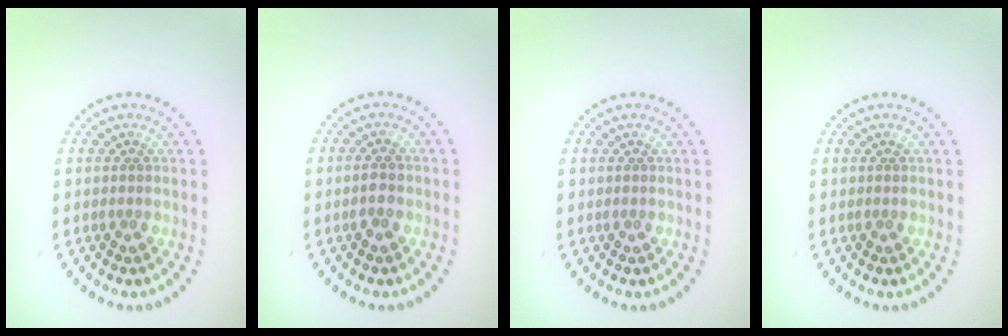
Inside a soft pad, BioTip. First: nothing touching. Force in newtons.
{"total": 1.6, "press": 1.6, "slide": 0.2}
{"total": 0.0}
{"total": 0.0}